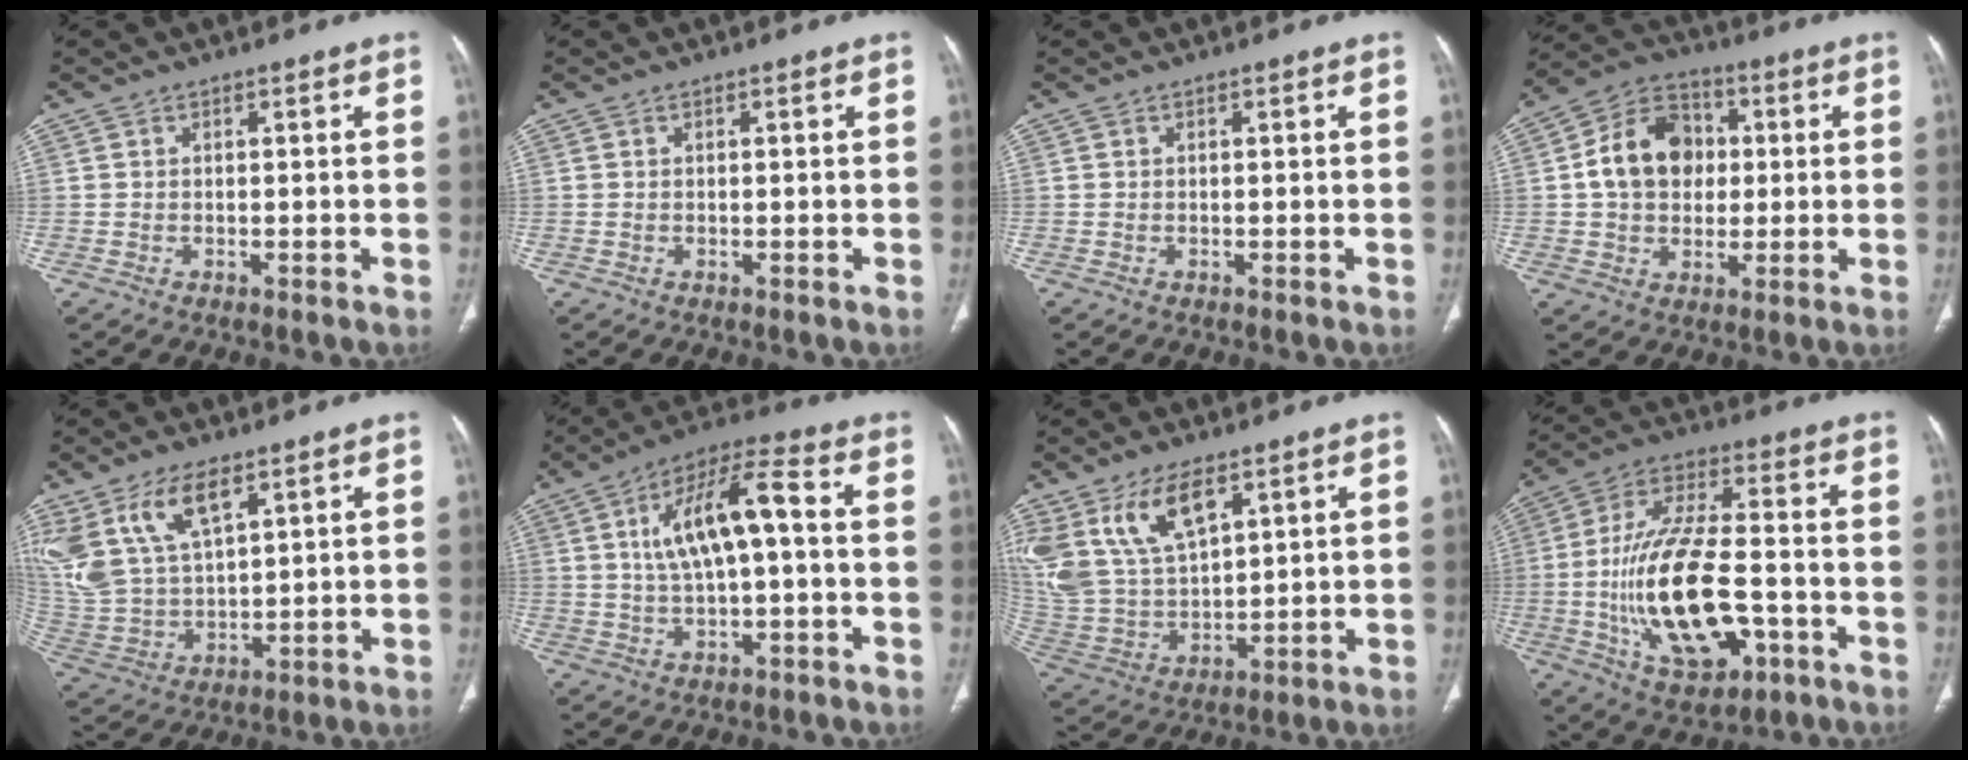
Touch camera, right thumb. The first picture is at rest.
{"total": 0.0}
{"total": 0.0}
{"total": 13.5, "force": [1.3, 10.5, 8.3], "torque": [-0.115, 0.019, 0.016]}
{"total": 15.0, "force": [8.1, 7.2, 10.3], "torque": [-0.205, -0.023, 0.175]}
{"total": 12.5, "force": [1.3, 4.4, 11.6], "torque": [-0.218, 0.033, 0.018]}
{"total": 16.1, "force": [8.5, 8.3, 10.9], "torque": [-0.206, -0.030, 0.184]}
{"total": 20.8, "force": [-4.8, 9.6, 17.9], "torque": [-0.331, 0.023, -0.070]}